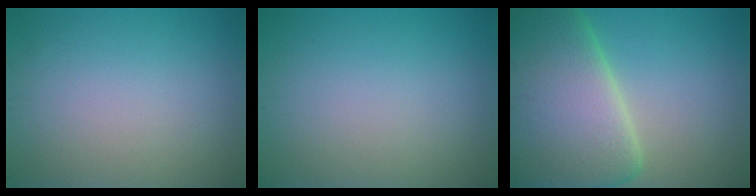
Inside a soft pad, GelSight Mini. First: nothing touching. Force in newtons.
{"total": 0.0}
{"total": 14.6, "press": 14.6, "slide": 0.9}